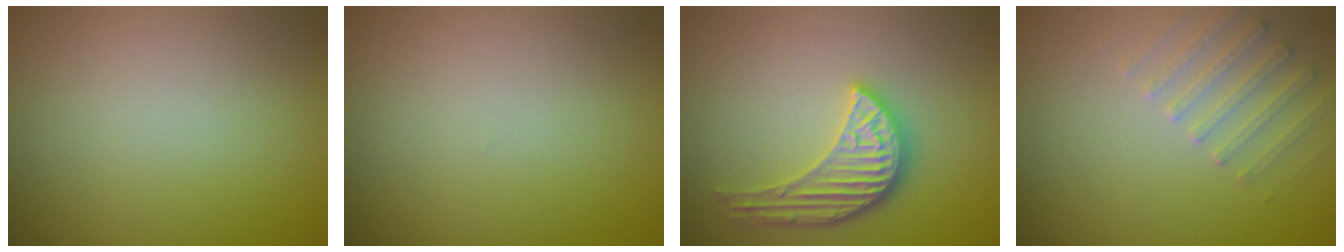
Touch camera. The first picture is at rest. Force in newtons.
{"total": 0.0}
{"total": 4.3, "press": 3.6, "slide": 2.4}
{"total": 2.3, "press": 2.2, "slide": 0.6}